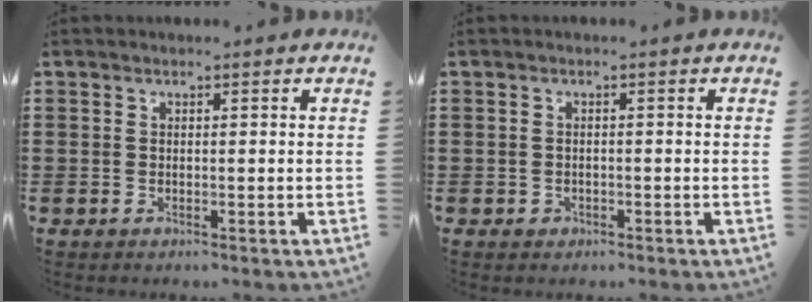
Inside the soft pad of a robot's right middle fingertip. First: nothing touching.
{"total": 0.8, "force": [-0.4, 0.6, 0.2], "torque": [-0.007, 0.000, -0.008]}